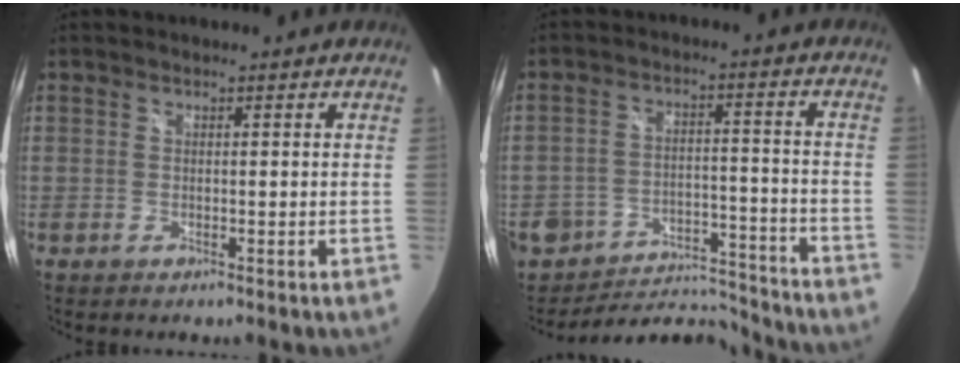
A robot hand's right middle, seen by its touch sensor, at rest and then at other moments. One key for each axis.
{"total": 11.8, "fx": -10.4, "fy": 5.2, "fz": 2.0, "tx": -0.052, "ty": 0.011, "tz": -0.143}